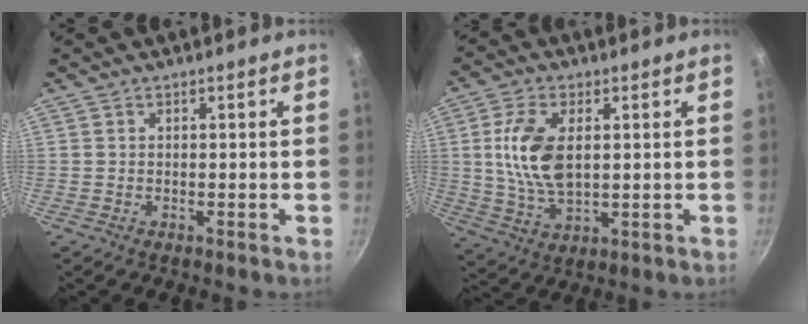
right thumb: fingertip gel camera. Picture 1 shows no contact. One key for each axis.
{"total": 11.7, "fx": 1.9, "fy": 6.4, "fz": 9.6, "tx": -0.182, "ty": -0.008, "tz": 0.039}